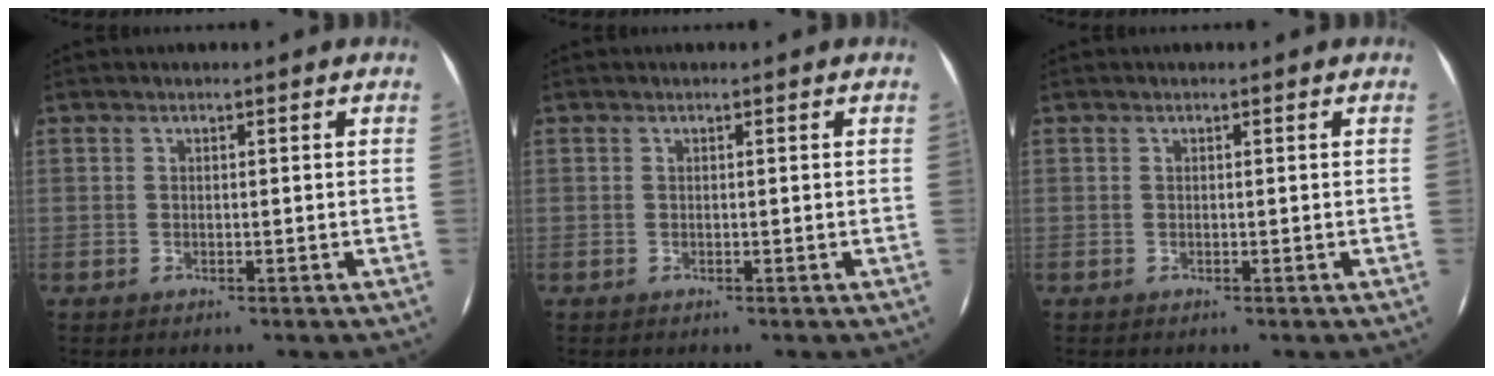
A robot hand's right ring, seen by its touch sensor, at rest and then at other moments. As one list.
[{"total": 0.0}, {"total": 0.0}]